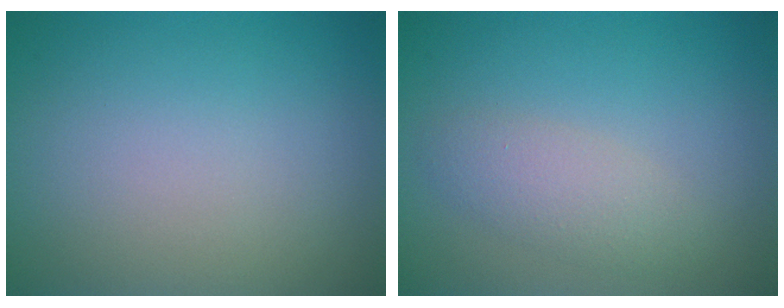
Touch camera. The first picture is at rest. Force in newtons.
{"total": 2.4, "press": 2.4, "slide": 0.1}